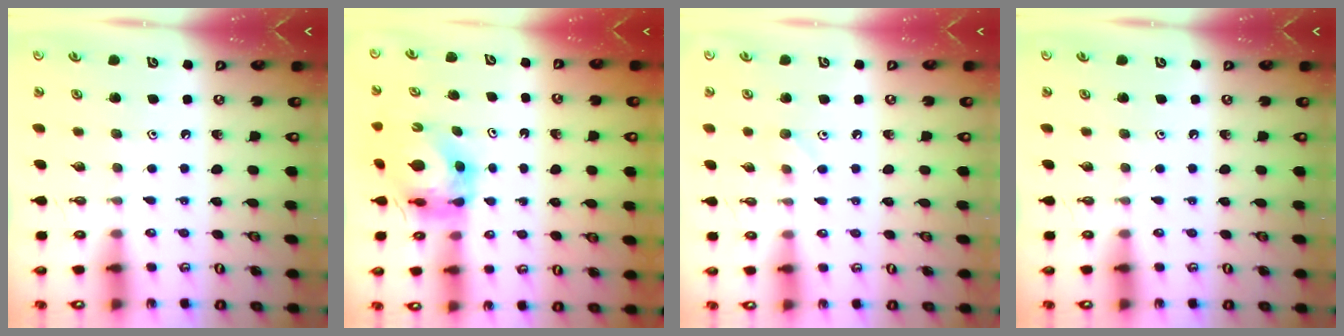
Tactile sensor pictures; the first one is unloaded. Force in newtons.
{"total": 6.1, "press": 6.1, "slide": 0.5}
{"total": 3.7, "press": 3.6, "slide": 0.6}
{"total": 0.0}